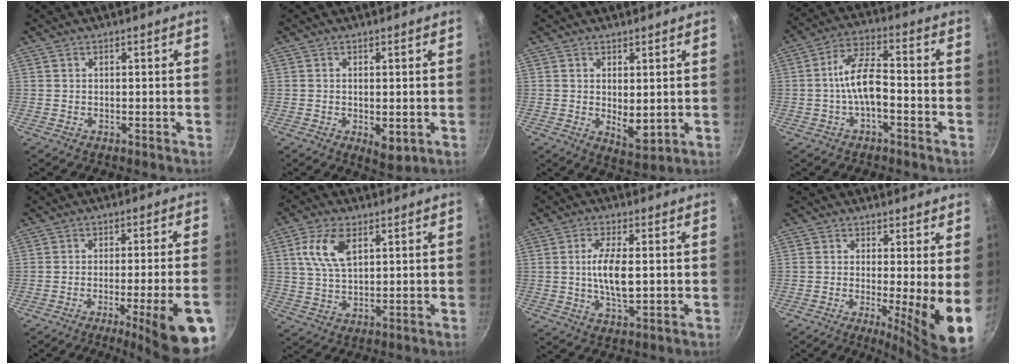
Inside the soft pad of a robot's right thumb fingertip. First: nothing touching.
{"total": 4.0, "force": [-0.7, 1.9, 3.5], "torque": [-0.052, -0.015, -0.006]}
{"total": 5.3, "force": [0.7, 2.5, 4.6], "torque": [-0.063, -0.021, 0.017]}
{"total": 8.2, "force": [-2.2, 3.5, 7.0], "torque": [-0.122, 0.037, -0.047]}
{"total": 15.4, "force": [-6.7, 2.0, 13.7], "torque": [-0.168, 0.024, -0.089]}
{"total": 8.6, "force": [3.1, 4.5, 6.7], "torque": [-0.132, -0.002, 0.061]}
{"total": 7.7, "force": [0.3, 2.9, 7.2], "torque": [-0.141, -0.002, 0.005]}
{"total": 10.3, "force": [-0.2, 2.0, 10.1], "torque": [-0.130, -0.030, -0.004]}